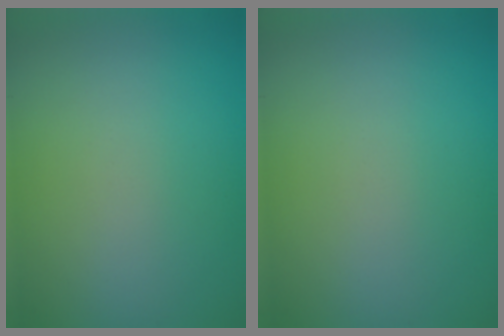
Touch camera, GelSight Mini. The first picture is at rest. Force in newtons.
{"total": 0.0}